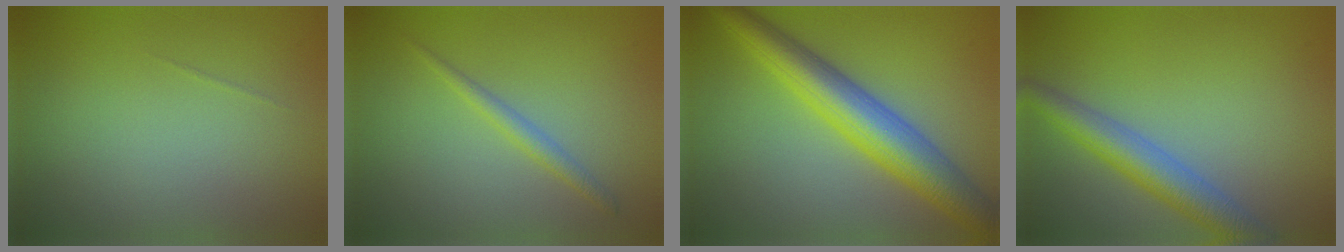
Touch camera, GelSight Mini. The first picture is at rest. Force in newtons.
{"total": 1.4, "press": 1.4, "slide": 0.1}
{"total": 7.2, "press": 7.2, "slide": 0.1}
{"total": 4.5, "press": 4.5, "slide": 0.2}